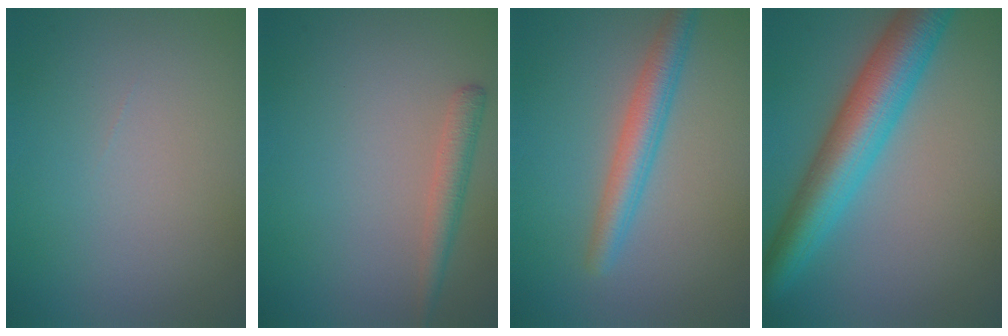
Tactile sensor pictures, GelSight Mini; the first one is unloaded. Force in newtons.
{"total": 1.9, "press": 1.9, "slide": 0.1}
{"total": 3.3, "press": 3.3, "slide": 0.0}
{"total": 7.5, "press": 7.5, "slide": 0.1}